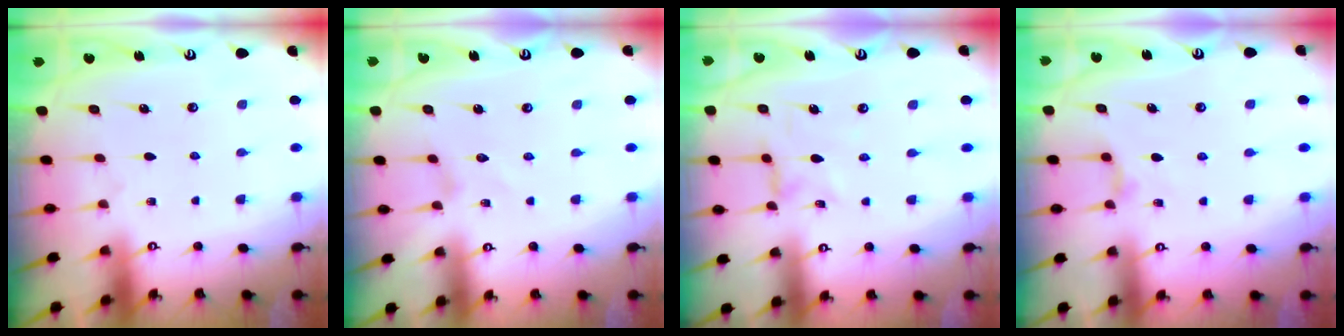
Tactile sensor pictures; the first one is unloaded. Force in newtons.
{"total": 0.0}
{"total": 1.2, "press": 1.2, "slide": 0.3}
{"total": 3.1, "press": 3.0, "slide": 0.4}